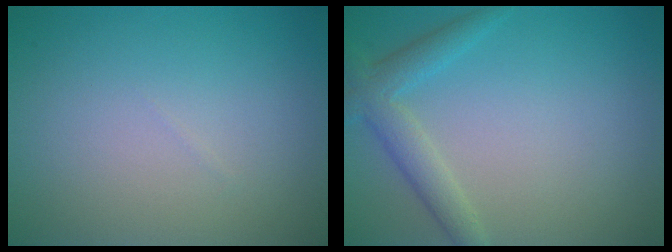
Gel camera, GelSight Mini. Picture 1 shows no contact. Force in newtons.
{"total": 3.0, "press": 3.0, "slide": 0.1}